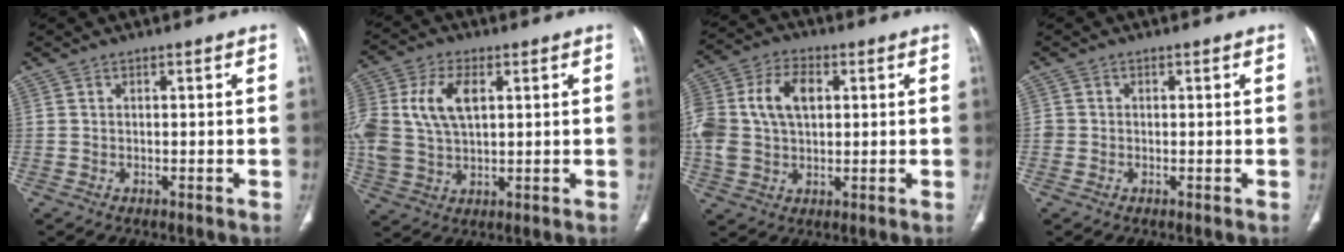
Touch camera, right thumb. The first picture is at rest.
{"total": 13.7, "force": [3.1, 8.1, 10.5], "torque": [-0.238, 0.004, 0.064]}
{"total": 14.7, "force": [2.3, 10.0, 10.5], "torque": [-0.230, 0.015, 0.042]}
{"total": 1.2, "force": [-0.2, 1.2, 0.2], "torque": [0.004, 0.004, -0.004]}